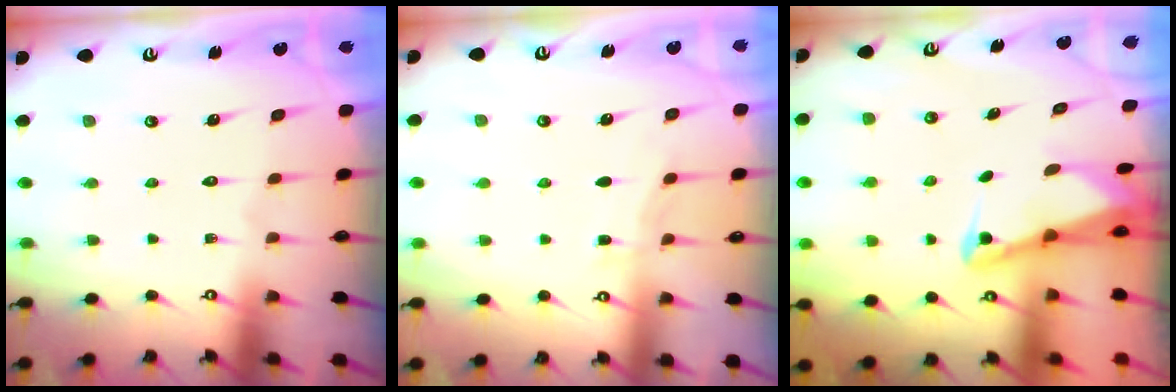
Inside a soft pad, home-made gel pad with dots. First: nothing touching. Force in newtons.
{"total": 4.6, "press": 4.5, "slide": 0.5}
{"total": 2.5, "press": 2.5, "slide": 0.6}